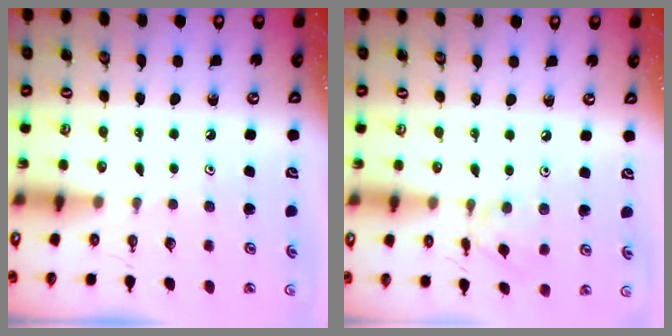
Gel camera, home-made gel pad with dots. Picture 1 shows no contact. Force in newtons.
{"total": 4.9, "press": 4.8, "slide": 0.3}